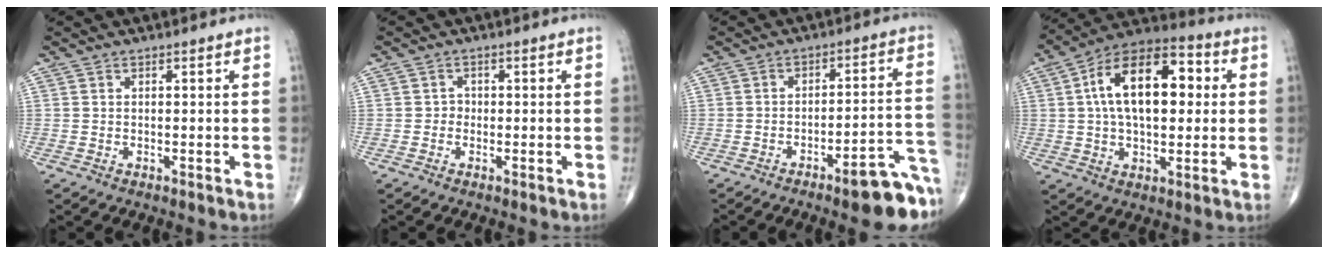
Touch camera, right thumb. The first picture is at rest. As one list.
[{"total": 1.3, "force": [-0.4, 1.1, 0.3], "torque": [0.005, 0.006, -0.012]}, {"total": 12.3, "force": [-7.1, 2.7, 9.8], "torque": [-0.098, 0.059, -0.090]}, {"total": 18.7, "force": [3.1, 10.2, 15.4], "torque": [-0.234, 0.027, 0.041]}]